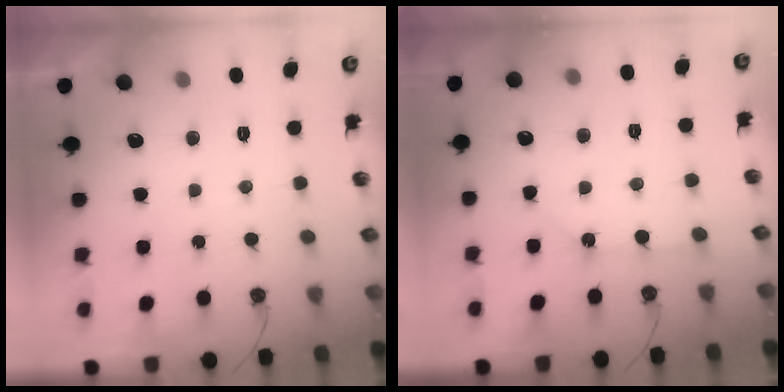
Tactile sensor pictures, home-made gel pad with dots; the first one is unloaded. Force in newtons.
{"total": 1.8, "press": 1.8, "slide": 0.1}